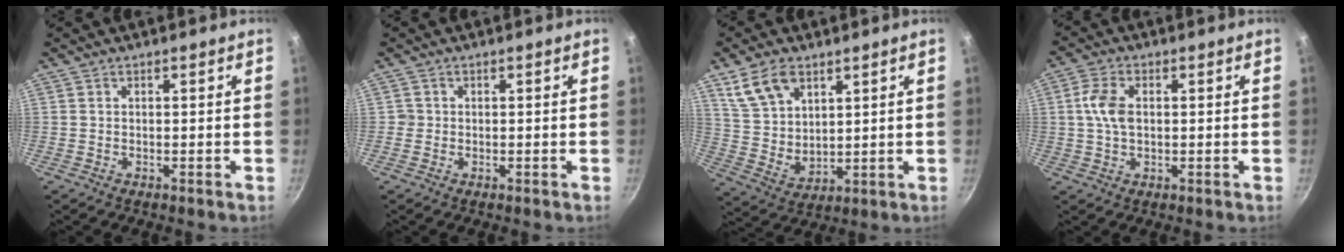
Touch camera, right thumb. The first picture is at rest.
{"total": 0.9, "force": [-0.2, 0.9, 0.1], "torque": [0.001, 0.002, -0.006]}
{"total": 10.5, "force": [5.7, 6.5, 6.0], "torque": [-0.091, -0.025, 0.126]}
{"total": 5.9, "force": [0.6, 3.6, 4.7], "torque": [-0.089, 0.009, 0.006]}